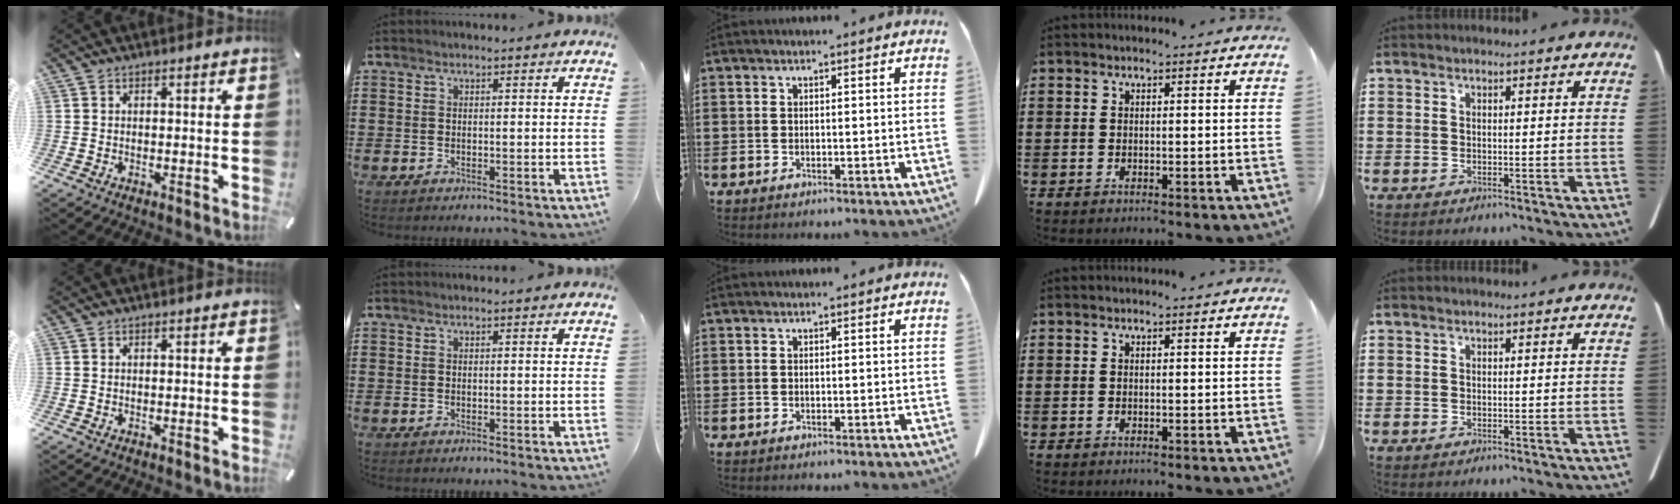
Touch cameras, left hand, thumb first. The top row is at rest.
{}